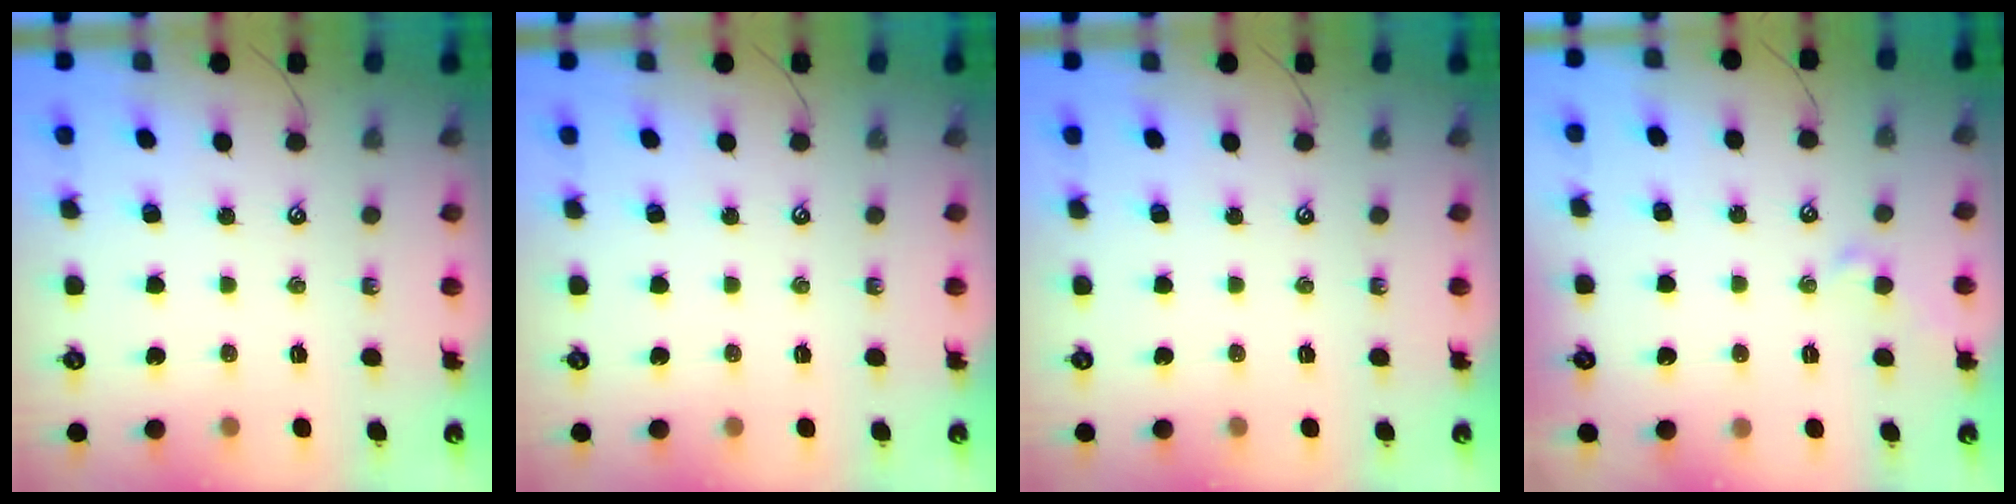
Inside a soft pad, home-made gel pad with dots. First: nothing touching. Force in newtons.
{"total": 0.0}
{"total": 0.0}
{"total": 1.9, "press": 1.9, "slide": 0.4}